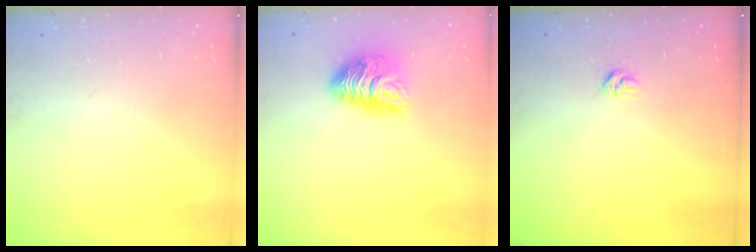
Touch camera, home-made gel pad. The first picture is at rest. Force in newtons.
{"total": 9.4, "press": 9.4, "slide": 0.5}
{"total": 3.6, "press": 3.5, "slide": 0.5}